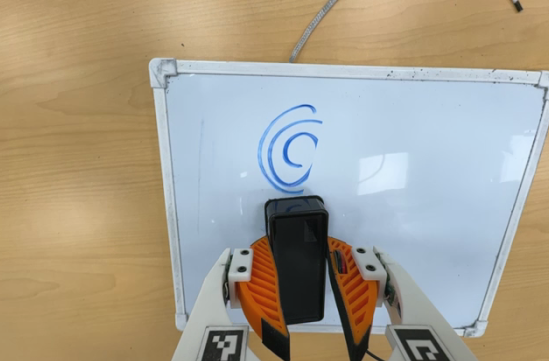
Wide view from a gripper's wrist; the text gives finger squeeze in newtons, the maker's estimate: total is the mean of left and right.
{"total": 11.8, "left": 11.2, "right": 12.3}